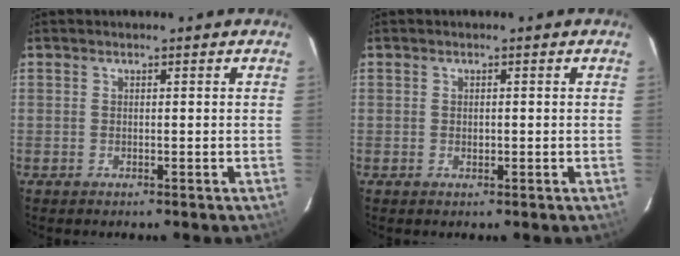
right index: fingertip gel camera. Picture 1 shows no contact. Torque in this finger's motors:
{"motor_torque": [-0.07, 0.04, -0.01, 0.00]}